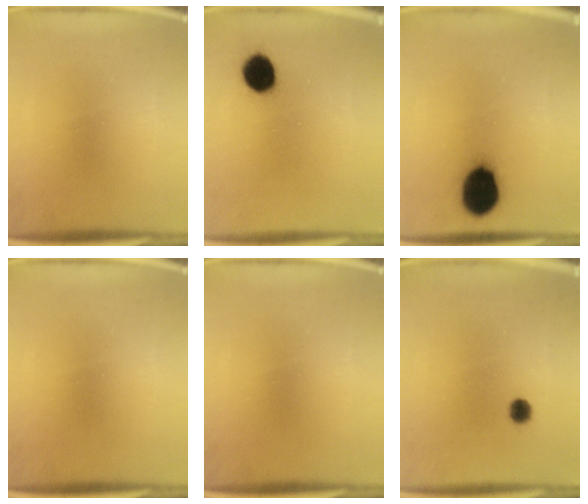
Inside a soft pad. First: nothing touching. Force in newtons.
{"total": 7.8}
{"total": 13.6}
{"total": 0.0}
{"total": 0.0}
{"total": 1.9}